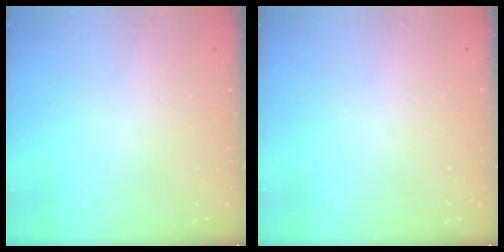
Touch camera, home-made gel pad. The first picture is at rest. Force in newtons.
{"total": 0.0}